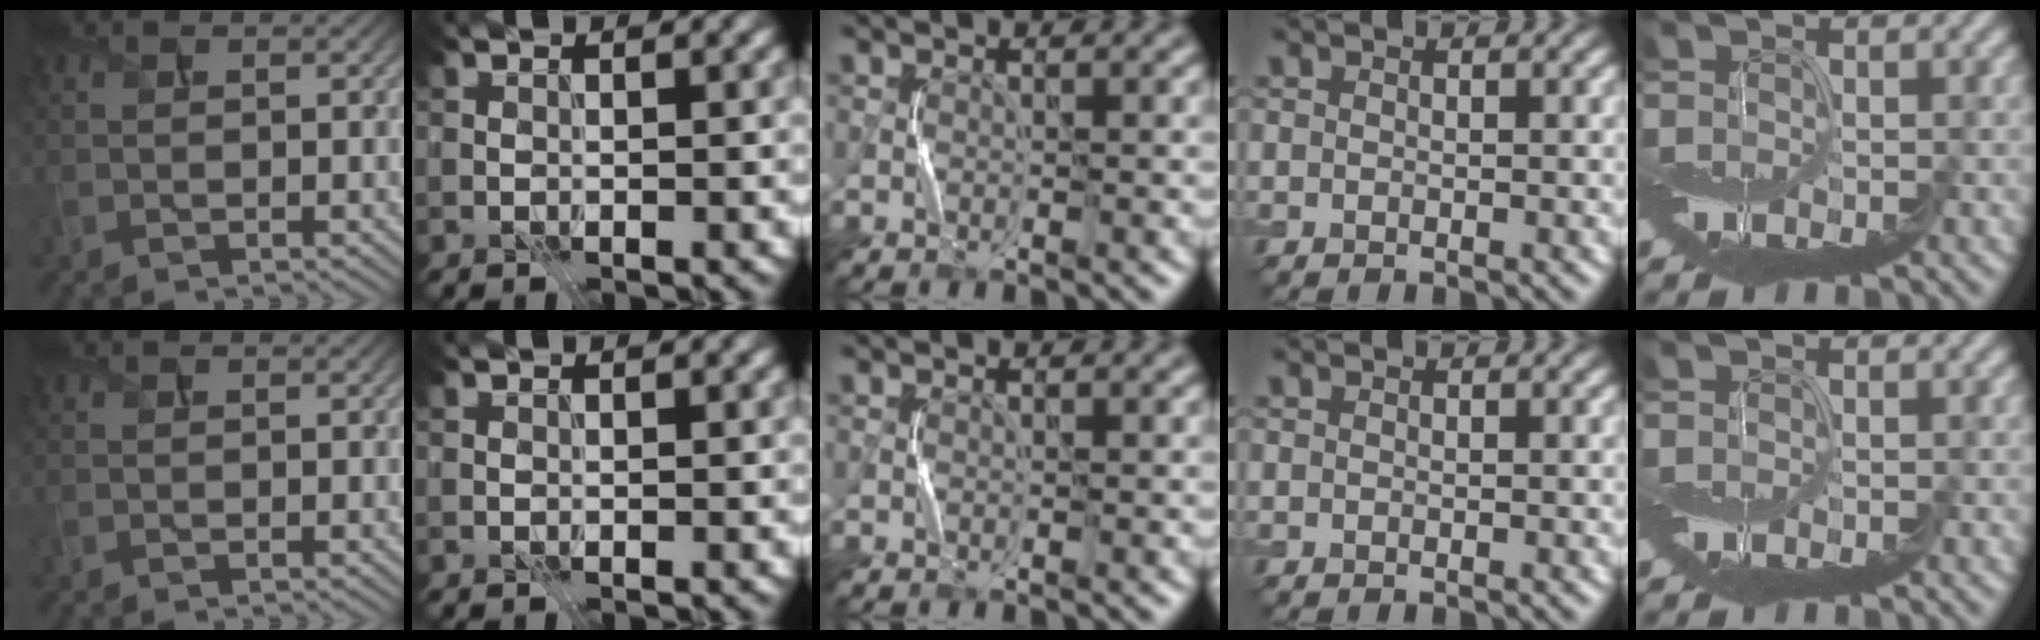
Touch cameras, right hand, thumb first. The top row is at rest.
{}